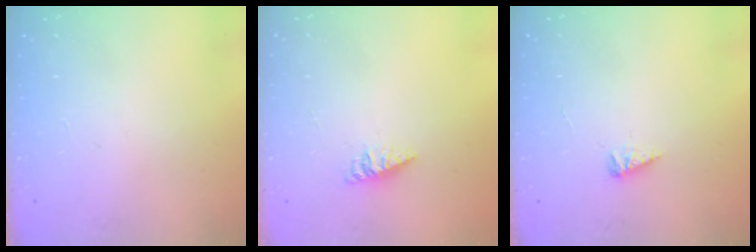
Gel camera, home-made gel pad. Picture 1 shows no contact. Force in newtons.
{"total": 2.9, "press": 2.9, "slide": 0.3}
{"total": 2.2, "press": 2.2, "slide": 0.3}